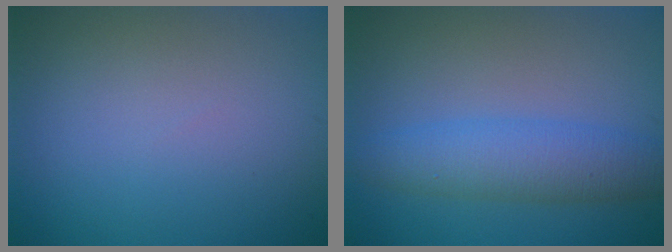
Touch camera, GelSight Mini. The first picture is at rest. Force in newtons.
{"total": 4.5, "press": 4.5, "slide": 0.1}